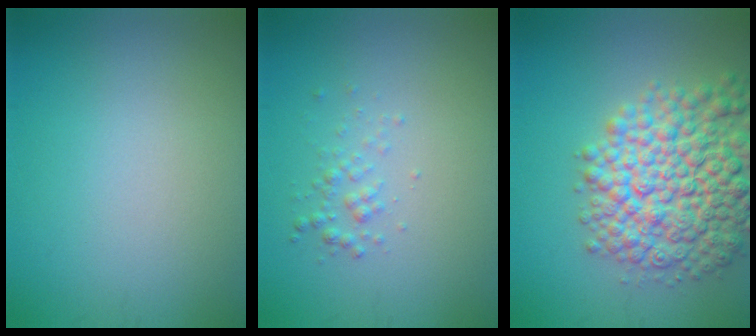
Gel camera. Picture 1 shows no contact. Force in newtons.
{"total": 1.2, "press": 1.2, "slide": 0.1}
{"total": 10.1, "press": 10.1, "slide": 0.4}